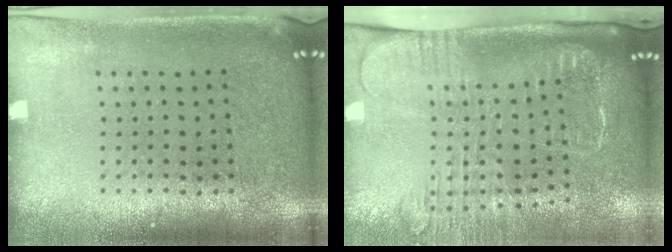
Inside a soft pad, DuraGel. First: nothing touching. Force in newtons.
{"total": 2.7, "press": 2.1, "slide": 1.7}